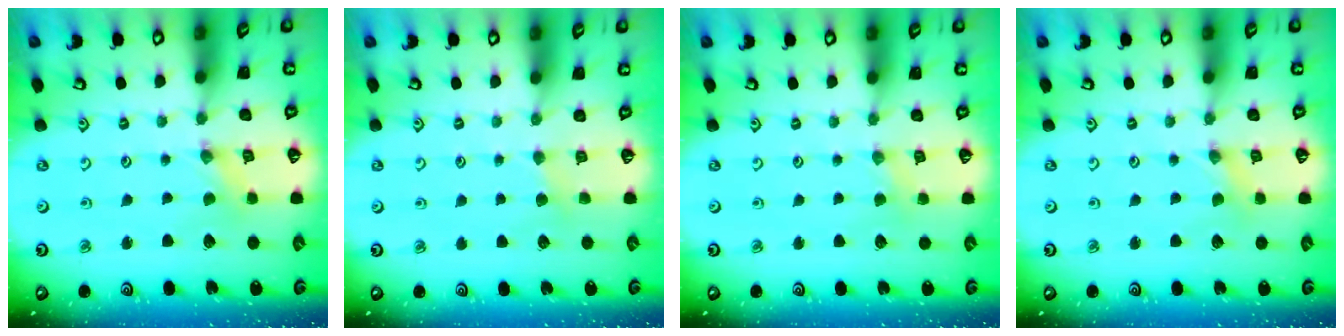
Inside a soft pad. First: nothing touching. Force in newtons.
{"total": 2.5, "press": 2.5, "slide": 0.4}
{"total": 2.1, "press": 2.1, "slide": 0.3}
{"total": 0.0}